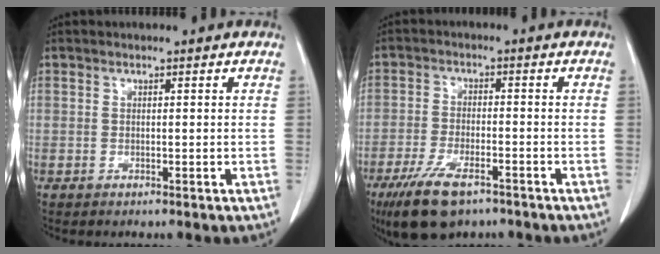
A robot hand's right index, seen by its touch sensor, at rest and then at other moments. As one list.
[{"total": 9.3, "force": [-6.2, 3.1, 6.3], "torque": [-0.125, -0.018, -0.105]}]